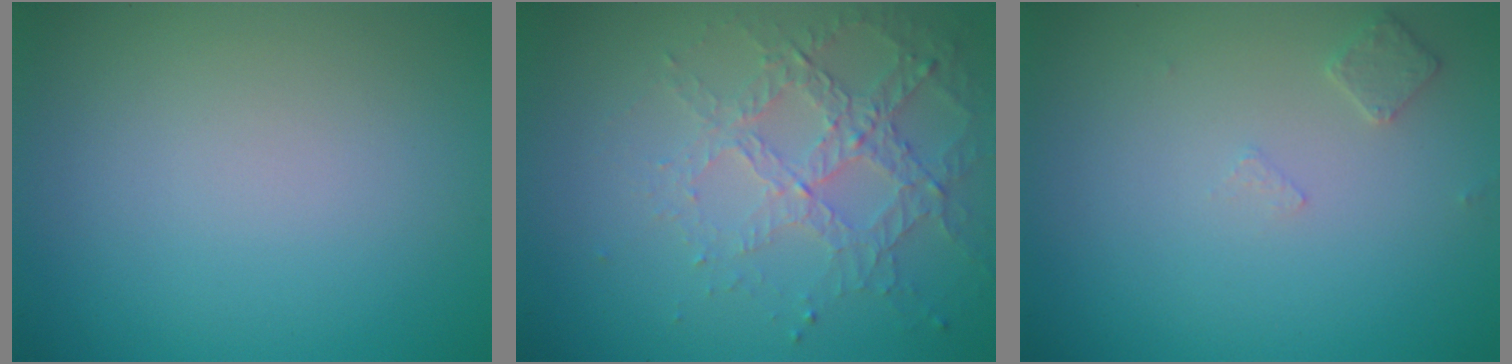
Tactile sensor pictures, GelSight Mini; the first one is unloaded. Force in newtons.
{"total": 4.5, "press": 3.1, "slide": 3.3}
{"total": 1.2, "press": 1.1, "slide": 0.3}